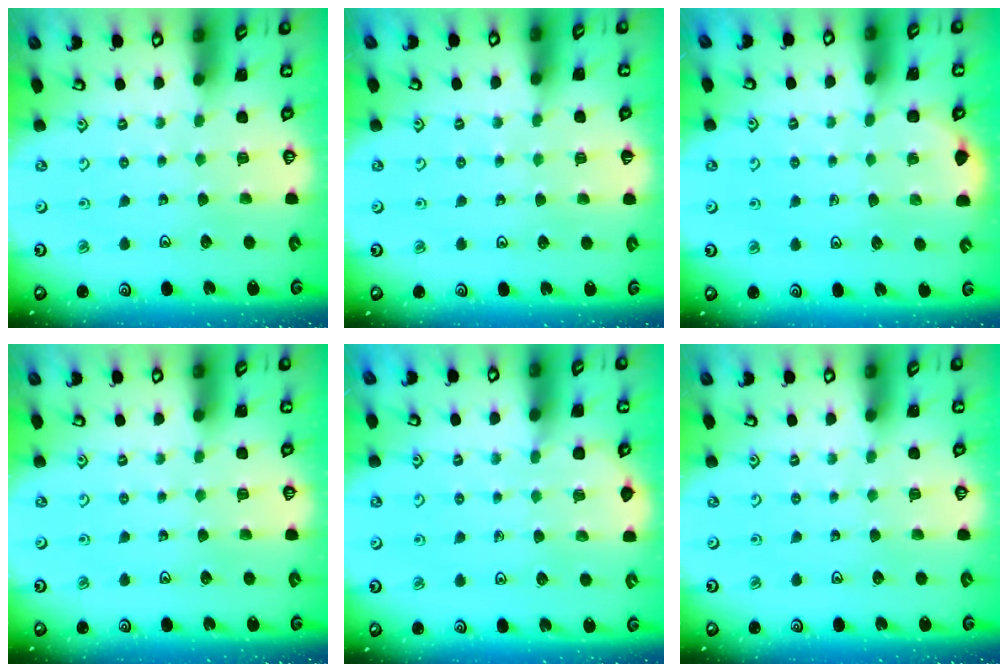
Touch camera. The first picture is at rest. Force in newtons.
{"total": 2.8, "press": 2.7, "slide": 0.5}
{"total": 1.7, "press": 1.5, "slide": 0.8}
{"total": 0.0}
{"total": 4.1, "press": 4.1, "slide": 0.5}
{"total": 0.0}